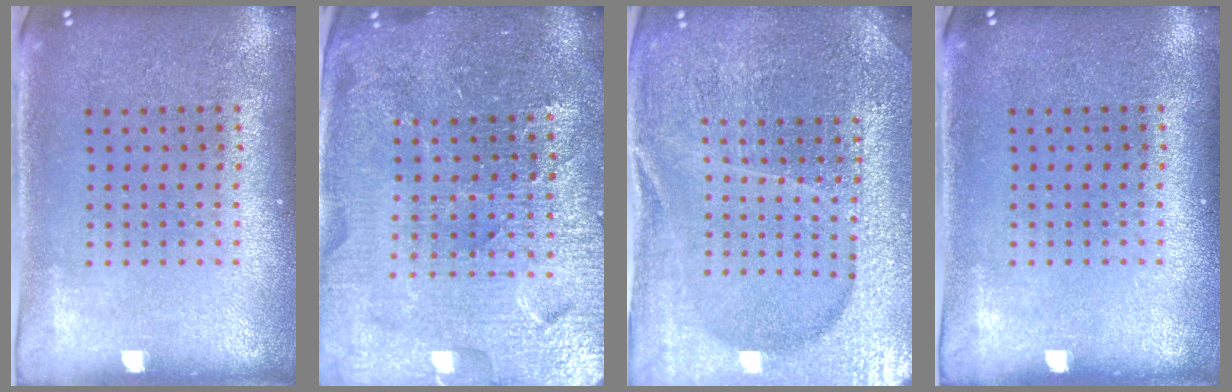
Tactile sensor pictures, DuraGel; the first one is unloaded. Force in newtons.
{"total": 5.0, "press": 4.7, "slide": 1.8}
{"total": 5.0, "press": 4.6, "slide": 2.1}
{"total": 0.0}